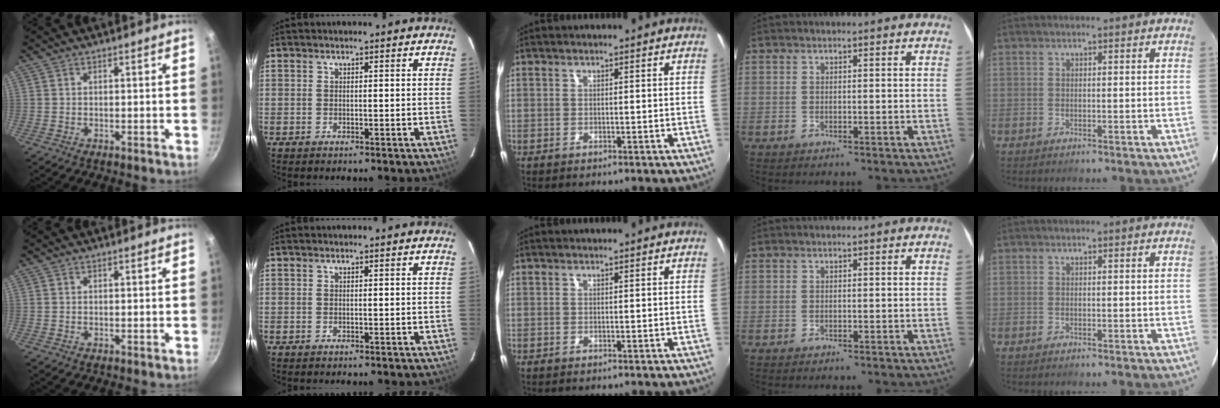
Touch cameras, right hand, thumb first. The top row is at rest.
{}